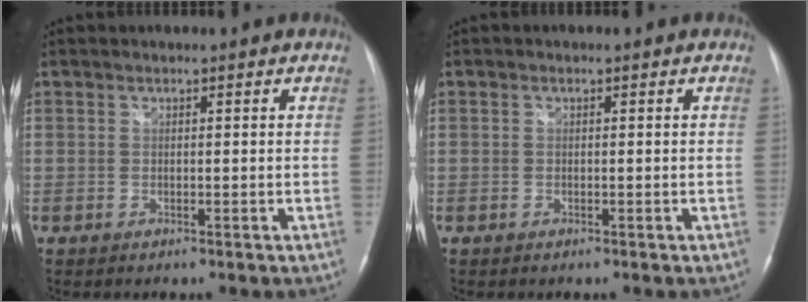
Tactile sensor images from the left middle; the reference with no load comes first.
{"total": 0.0}